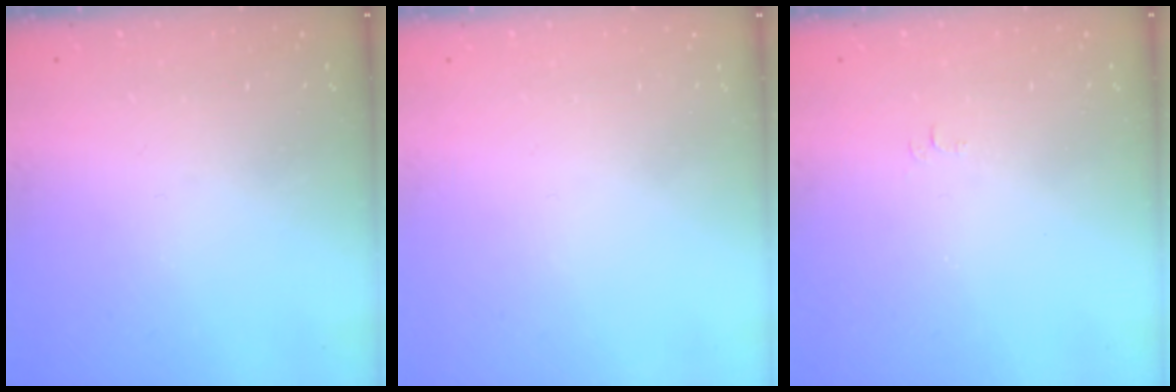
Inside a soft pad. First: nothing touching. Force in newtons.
{"total": 1.5, "press": 1.5, "slide": 0.1}
{"total": 4.0, "press": 3.9, "slide": 0.3}